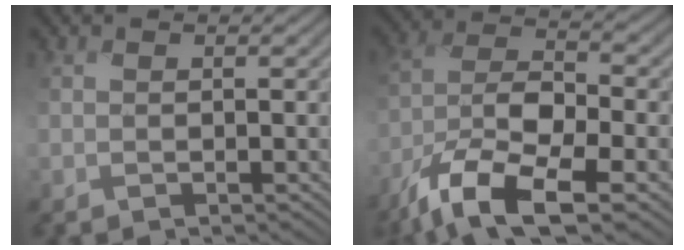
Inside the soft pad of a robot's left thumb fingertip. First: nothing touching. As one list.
[{"total": 13.7, "force": [-7.8, 5.2, 10.0], "torque": [-0.205, -0.018, -0.153]}]